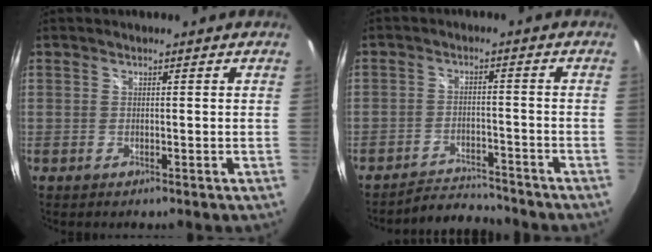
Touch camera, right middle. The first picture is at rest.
{"total": 6.5, "force": [-6.5, 0.5, 0.5], "torque": [-0.032, 0.003, -0.106]}